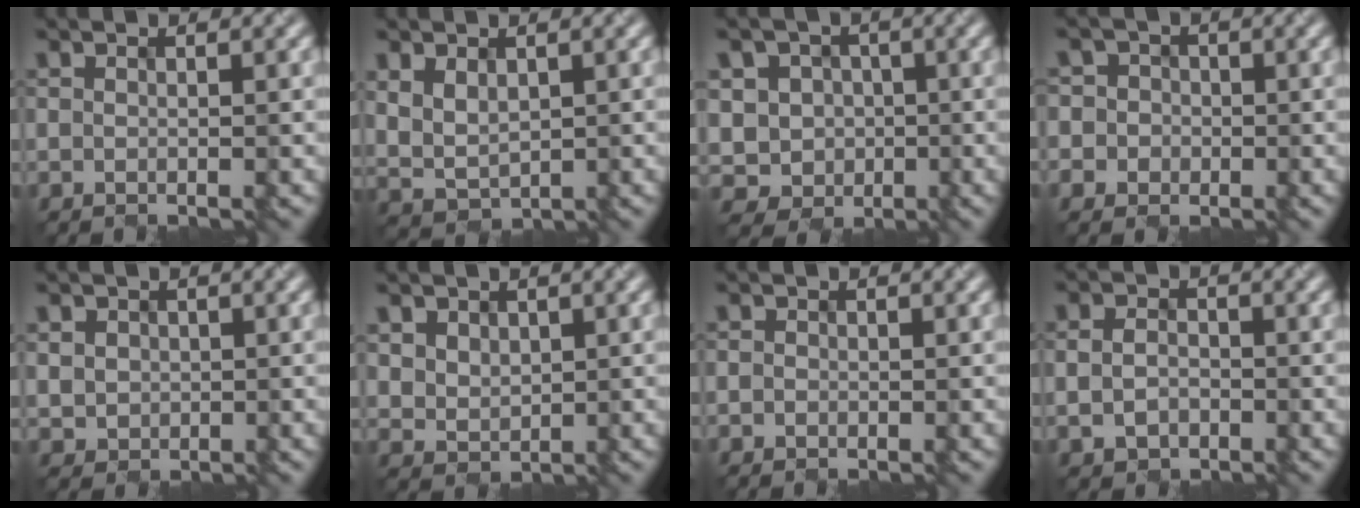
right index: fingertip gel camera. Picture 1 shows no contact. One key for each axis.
{"total": 2.8, "fx": 0.5, "fy": 2.0, "fz": 1.9, "tx": -0.053, "ty": -0.001, "tz": 0.023}
{"total": 5.8, "fx": -0.9, "fy": 5.4, "fz": 2.1, "tx": -0.050, "ty": 0.017, "tz": -0.036}
{"total": 3.0, "fx": 0.0, "fy": 2.9, "fz": 0.3, "tx": 0.004, "ty": 0.012, "tz": -0.009}
{"total": 2.4, "fx": 0.4, "fy": 2.3, "fz": 0.5, "tx": -0.036, "ty": 0.007, "tz": 0.019}
{"total": 2.9, "fx": 1.0, "fy": 2.4, "fz": 1.2, "tx": -0.053, "ty": 0.009, "tz": 0.032}
{"total": 0.8, "fx": -0.6, "fy": 0.3, "fz": -0.4, "tx": 0.002, "ty": 0.000, "tz": -0.003}
{"total": 2.3, "fx": -1.2, "fy": 1.7, "fz": 1.0, "tx": -0.024, "ty": -0.003, "tz": -0.014}